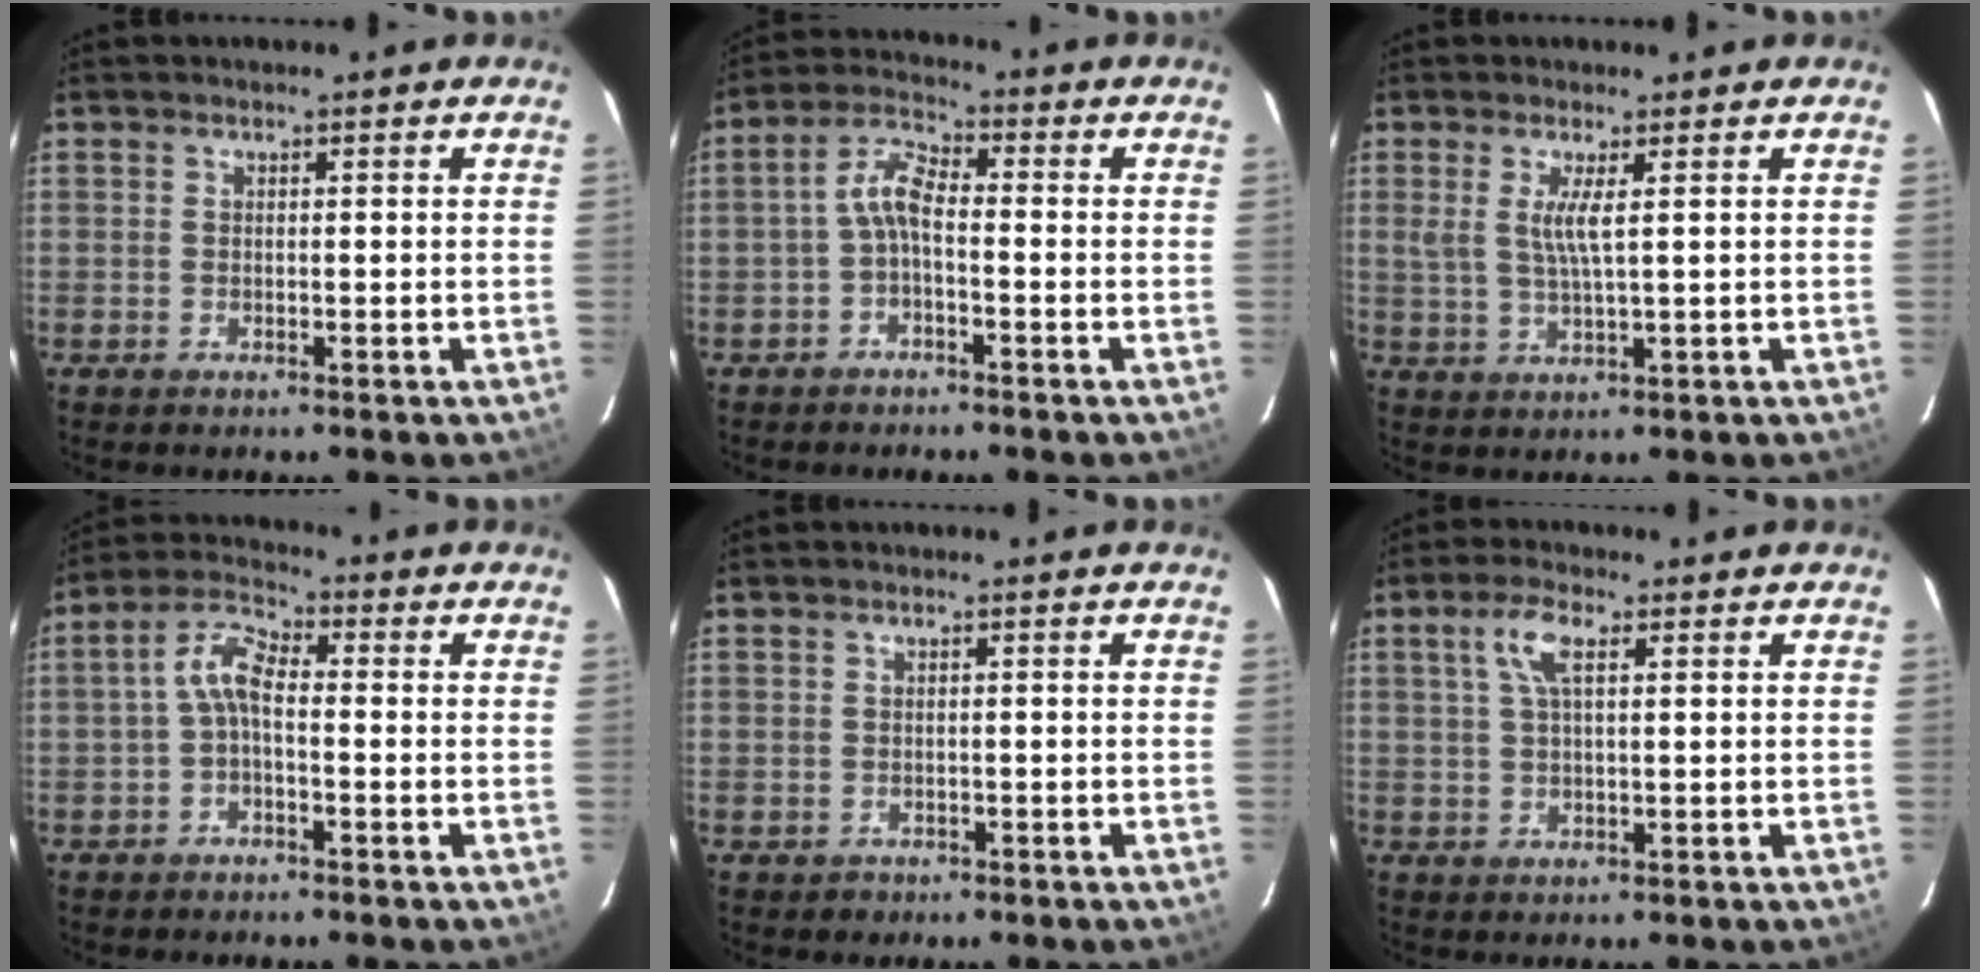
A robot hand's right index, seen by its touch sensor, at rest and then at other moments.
{"total": 4.6, "force": [-1.6, 1.7, 3.9], "torque": [-0.089, 0.018, -0.037]}
{"total": 3.9, "force": [1.2, 0.0, 3.8], "torque": [-0.077, -0.007, 0.023]}
{"total": 4.9, "force": [-1.2, 2.1, 4.2], "torque": [-0.094, 0.020, -0.029]}
{"total": 1.9, "force": [-0.9, 1.7, 0.0], "torque": [-0.001, 0.004, -0.010]}
{"total": 4.6, "force": [1.7, 1.6, 4.0], "torque": [-0.082, 0.011, 0.033]}